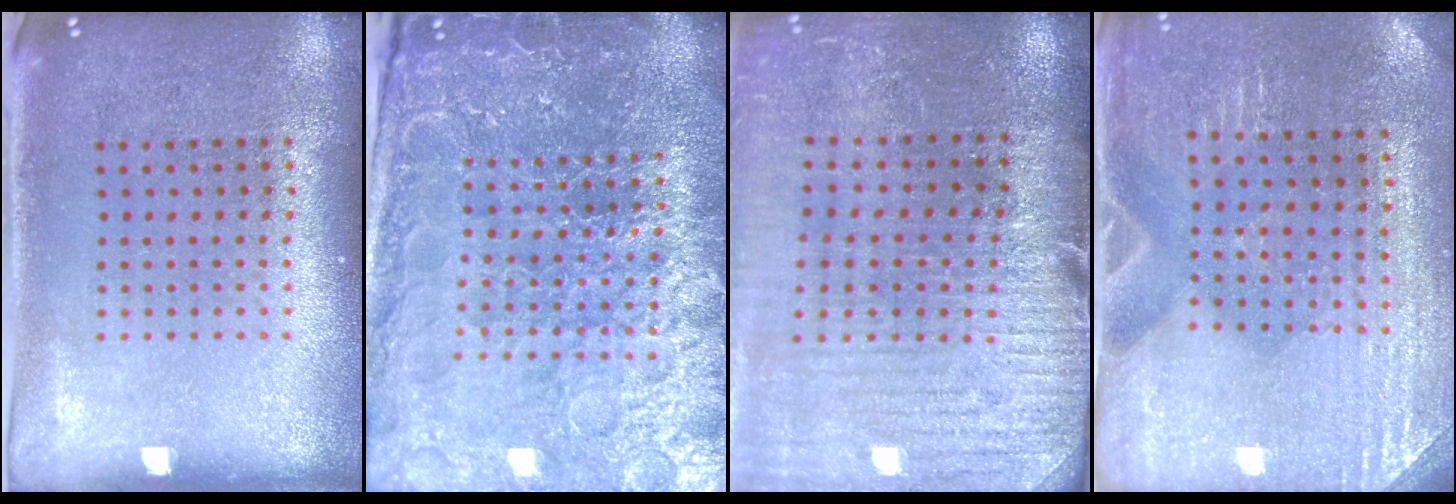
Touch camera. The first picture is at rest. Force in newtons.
{"total": 5.6, "press": 5.1, "slide": 2.3}
{"total": 3.2, "press": 3.0, "slide": 1.0}
{"total": 3.0, "press": 2.9, "slide": 0.2}